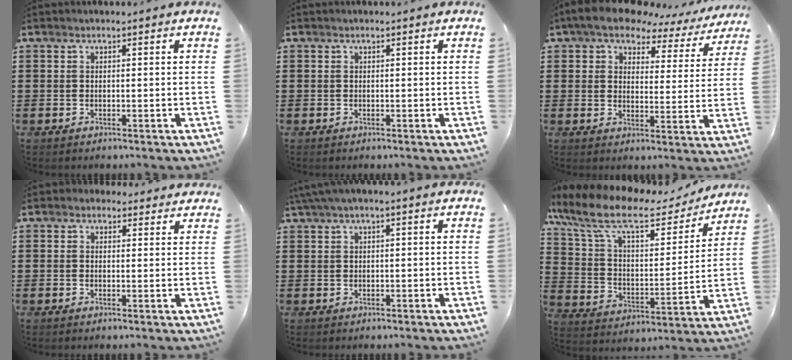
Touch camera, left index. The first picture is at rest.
{"total": 0.0}
{"total": 6.4, "force": [5.5, 2.2, 2.3], "torque": [-0.067, -0.023, 0.094]}
{"total": 1.6, "force": [1.2, 1.0, 0.3], "torque": [-0.004, 0.004, 0.021]}
{"total": 1.7, "force": [0.3, 0.2, 1.6], "torque": [-0.036, -0.003, 0.003]}
{"total": 12.0, "force": [8.7, 3.9, 7.2], "torque": [-0.172, -0.035, 0.147]}